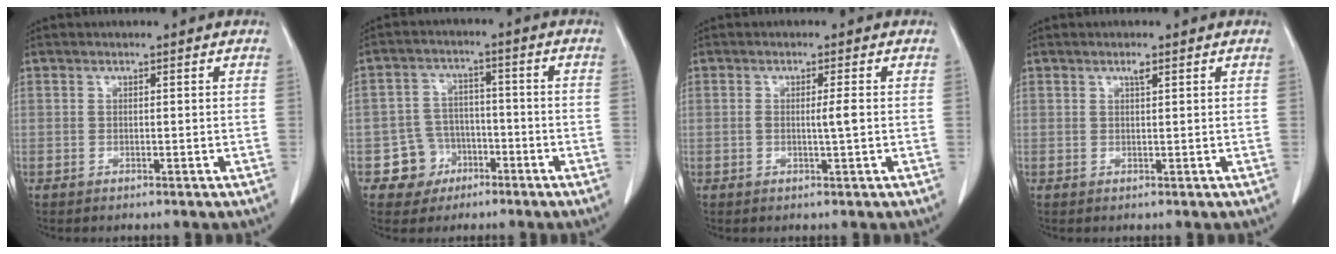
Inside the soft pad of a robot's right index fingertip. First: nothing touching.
{"total": 5.9, "force": [-2.8, 5.2, 0.4], "torque": [0.003, 0.016, -0.042]}
{"total": 2.0, "force": [-0.1, -0.3, 2.0], "torque": [-0.036, -0.002, -0.004]}
{"total": 0.9, "force": [0.6, 0.1, 0.7], "torque": [-0.014, -0.001, 0.010]}